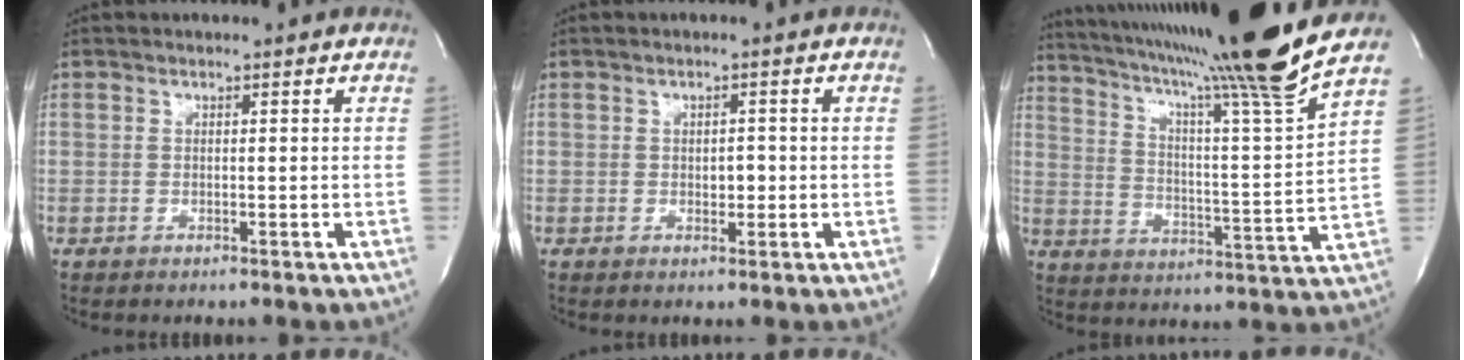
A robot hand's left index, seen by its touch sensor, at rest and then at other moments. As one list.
[{"total": 1.6, "force": [-0.2, 1.0, 1.3], "torque": [-0.017, 0.002, 0.000]}, {"total": 21.9, "force": [18.2, -3.0, 11.8], "torque": [-0.202, -0.050, 0.267]}]